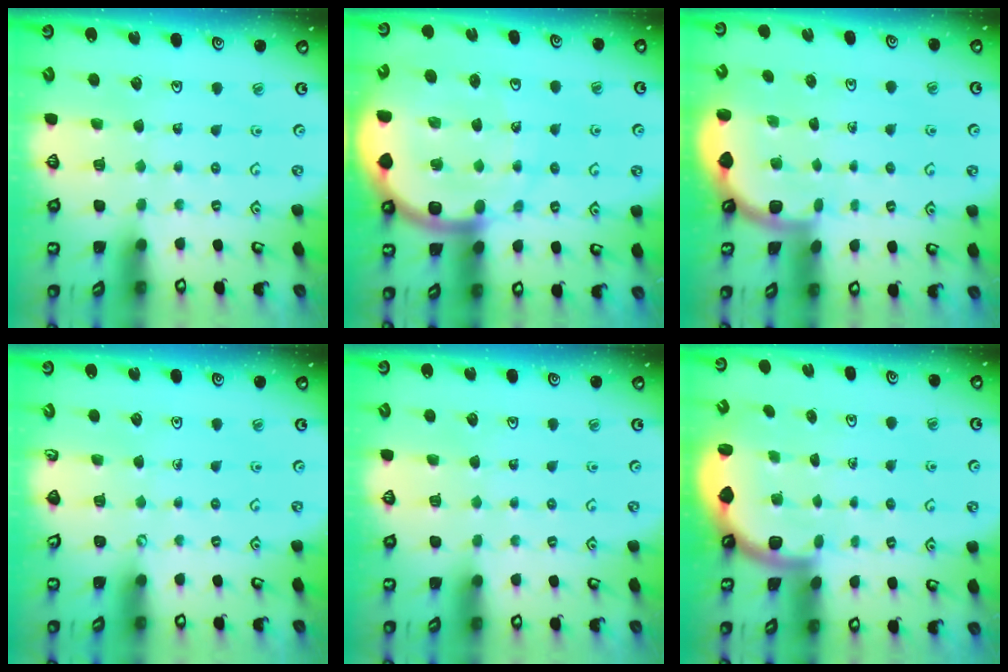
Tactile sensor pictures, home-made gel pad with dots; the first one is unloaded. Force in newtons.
{"total": 14.5, "press": 14.0, "slide": 3.5}
{"total": 1.8, "press": 1.8, "slide": 0.0}
{"total": 0.0}
{"total": 0.0}
{"total": 1.6, "press": 1.6, "slide": 0.1}